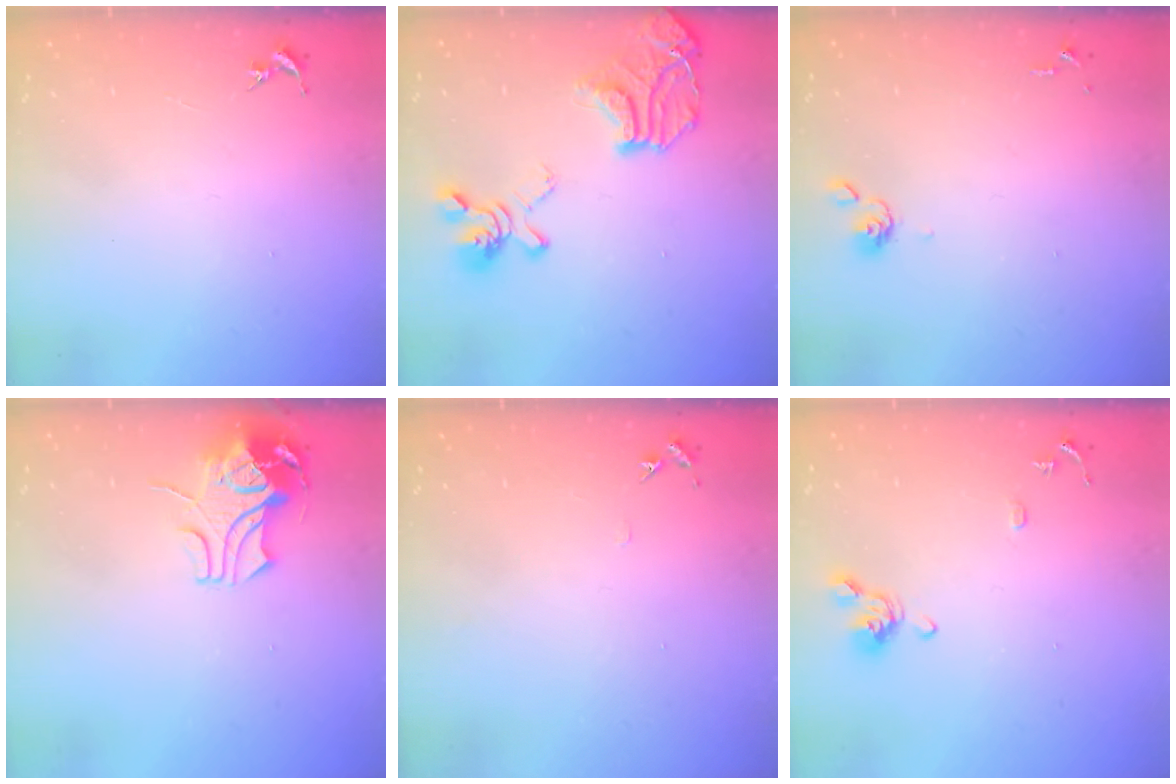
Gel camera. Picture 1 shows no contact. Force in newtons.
{"total": 20.9, "press": 20.8, "slide": 2.0}
{"total": 4.9, "press": 4.8, "slide": 0.9}
{"total": 9.2, "press": 9.1, "slide": 1.2}
{"total": 4.0, "press": 4.0, "slide": 0.5}
{"total": 9.8, "press": 9.7, "slide": 1.4}